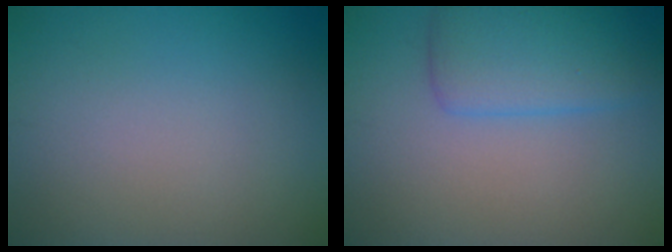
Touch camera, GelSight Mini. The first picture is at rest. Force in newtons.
{"total": 4.6, "press": 4.6, "slide": 0.2}